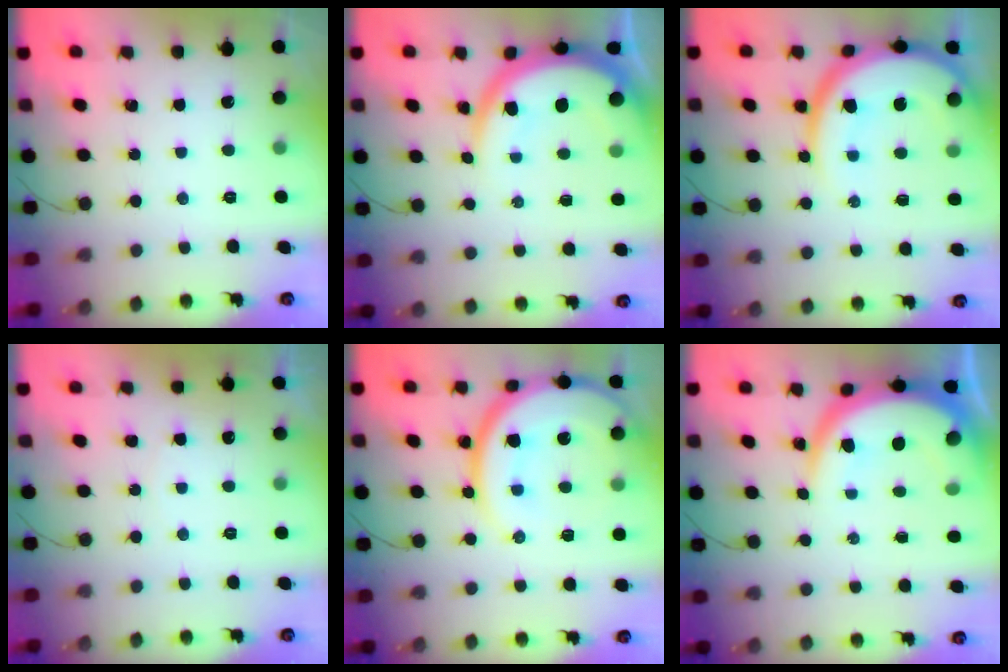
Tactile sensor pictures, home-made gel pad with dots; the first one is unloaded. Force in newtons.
{"total": 13.1, "press": 13.1, "slide": 1.0}
{"total": 16.8, "press": 16.7, "slide": 1.6}
{"total": 3.9, "press": 3.9, "slide": 0.4}
{"total": 19.7, "press": 19.6, "slide": 1.7}
{"total": 15.1, "press": 15.0, "slide": 1.6}